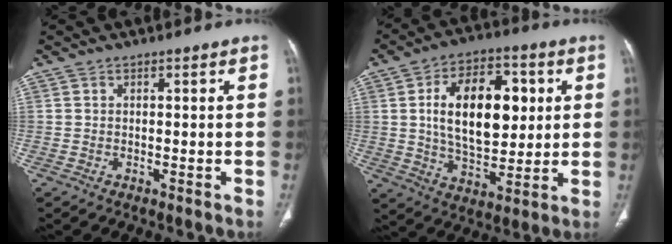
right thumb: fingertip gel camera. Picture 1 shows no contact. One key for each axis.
{"total": 18.4, "fx": 3.4, "fy": 10.5, "fz": 14.7, "tx": -0.201, "ty": -0.003, "tz": 0.059}